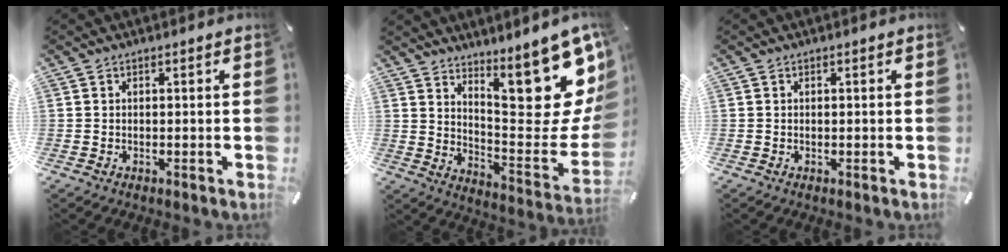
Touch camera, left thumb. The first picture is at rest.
{"total": 22.2, "force": [13.2, 8.0, 16.0], "torque": [-0.183, -0.117, 0.219]}
{"total": 0.0}